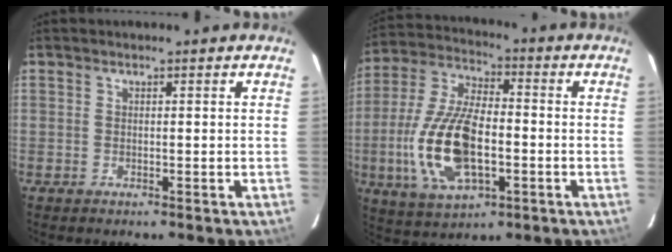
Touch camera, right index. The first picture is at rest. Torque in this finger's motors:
{"motor_torque": [2.14, 0.00, 1.05, 0.21]}